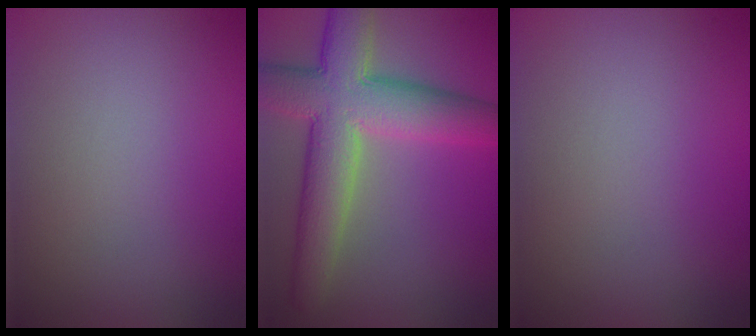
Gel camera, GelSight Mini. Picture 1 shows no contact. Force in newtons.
{"total": 8.9, "press": 8.9, "slide": 0.5}
{"total": 0.0}